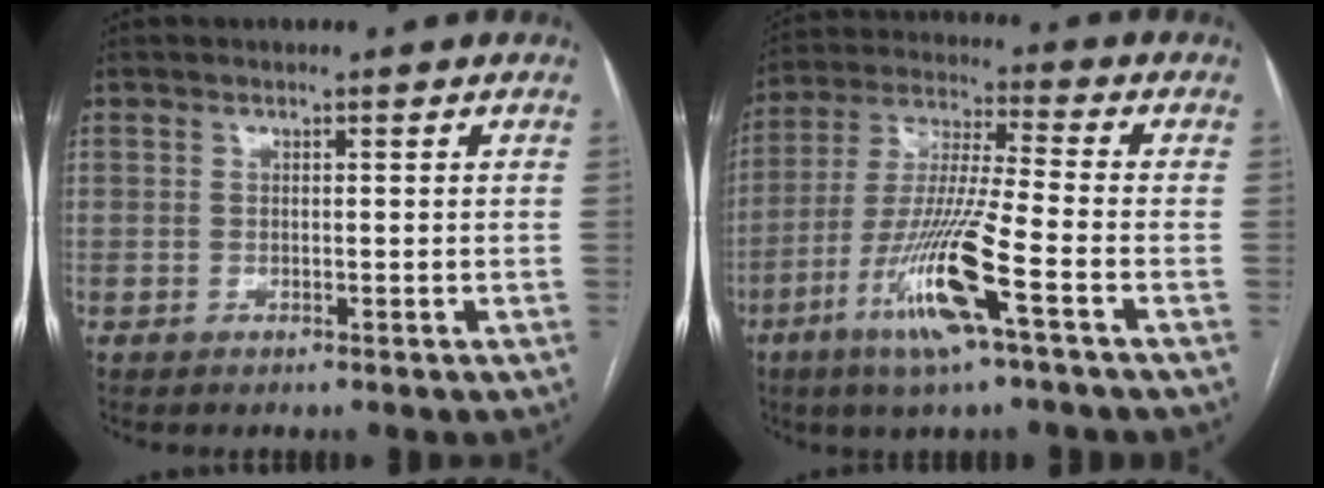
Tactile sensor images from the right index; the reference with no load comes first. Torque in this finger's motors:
{"motor_torque": [1.88, -0.26, 0.42, 0.21]}